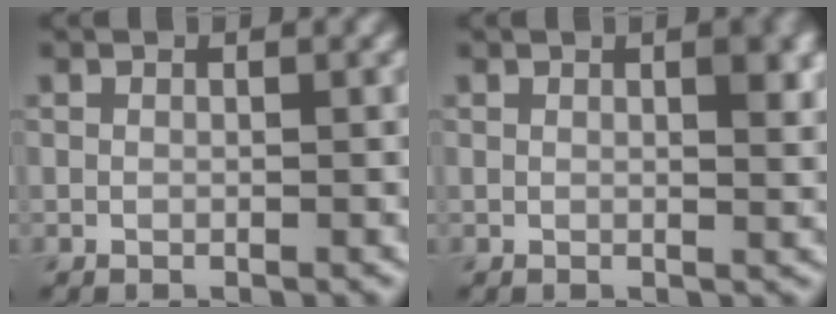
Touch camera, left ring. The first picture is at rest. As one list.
[{"total": 2.3, "force": [0.9, 0.7, 2.0], "torque": [-0.018, 0.000, 0.013]}]